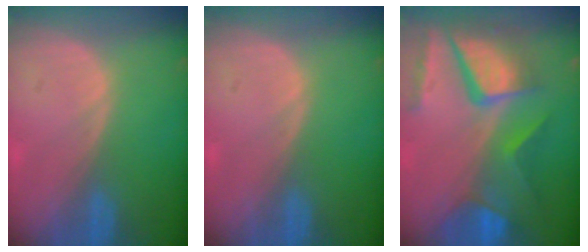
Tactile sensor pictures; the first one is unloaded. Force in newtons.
{"total": 0.0}
{"total": 11.6, "press": 9.7, "slide": 6.5}